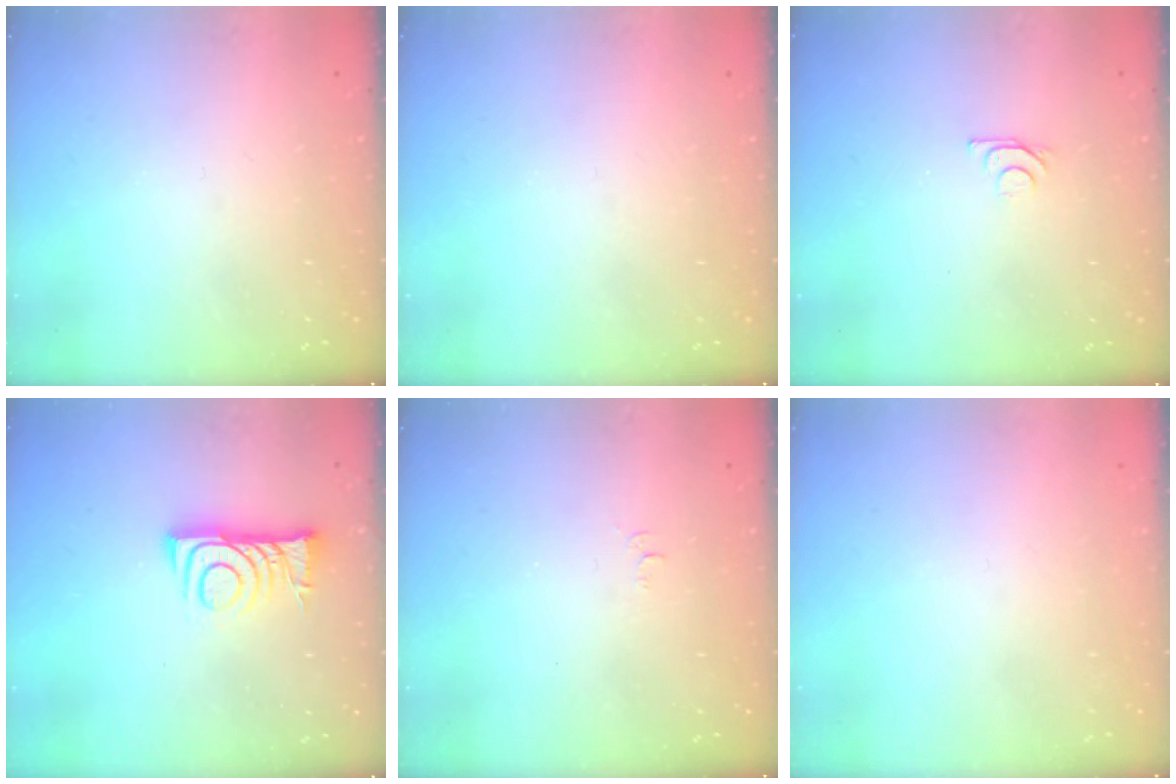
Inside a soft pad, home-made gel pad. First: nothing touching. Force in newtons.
{"total": 0.0}
{"total": 5.1, "press": 5.0, "slide": 0.7}
{"total": 7.5, "press": 7.5, "slide": 0.6}
{"total": 3.9, "press": 3.8, "slide": 0.3}
{"total": 1.8, "press": 1.7, "slide": 0.1}